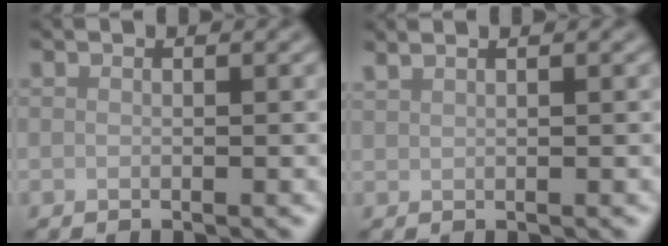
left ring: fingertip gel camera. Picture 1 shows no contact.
{"total": 1.4, "force": [1.2, 0.3, 0.5], "torque": [-0.009, 0.002, 0.021]}